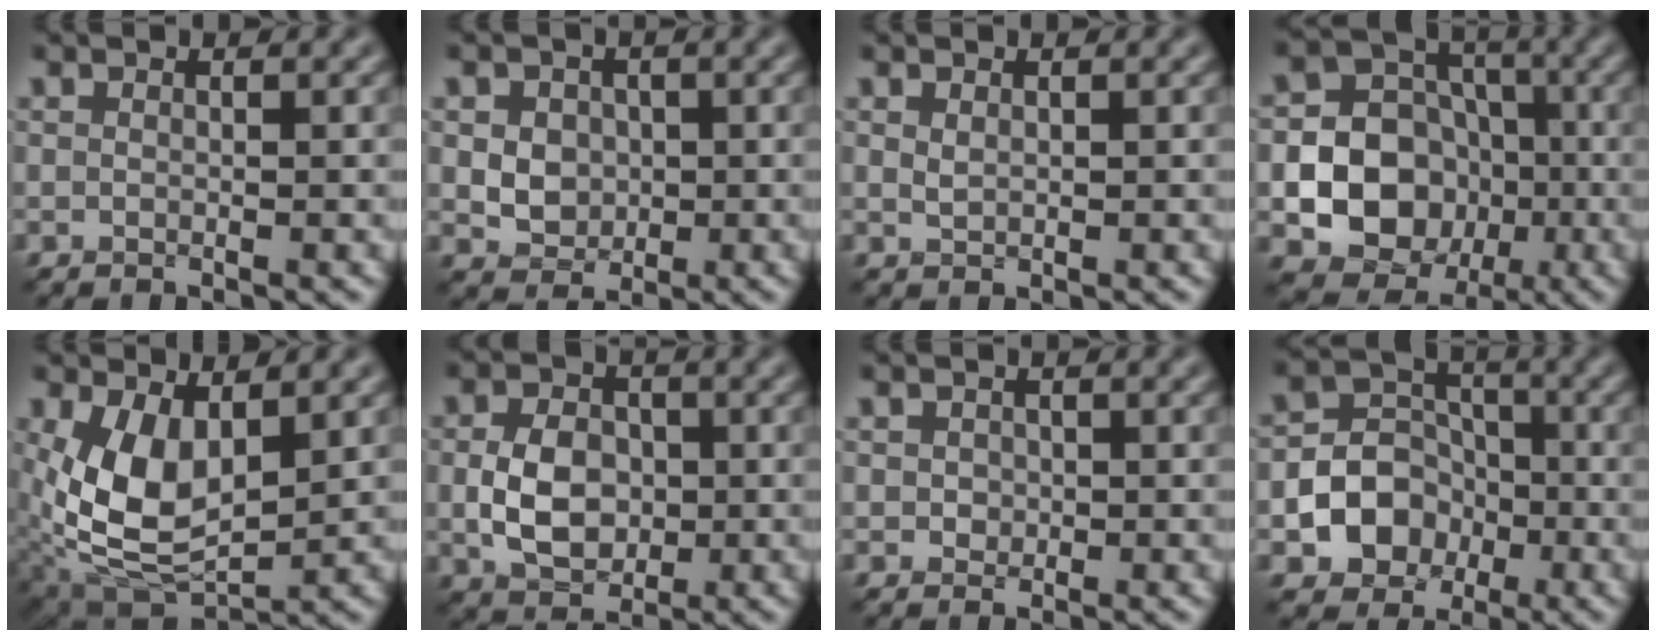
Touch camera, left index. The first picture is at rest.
{"total": 4.3, "force": [0.4, 3.6, 2.3], "torque": [-0.036, 0.011, -0.002]}
{"total": 0.7, "force": [0.3, 0.4, 0.5], "torque": [-0.016, -0.002, 0.008]}
{"total": 12.2, "force": [-2.8, 10.8, 4.8], "torque": [-0.084, -0.011, -0.070]}
{"total": 7.6, "force": [1.0, 4.3, 6.2], "torque": [-0.142, -0.012, 0.022]}
{"total": 5.2, "force": [-0.5, 3.8, 3.5], "torque": [-0.072, -0.002, -0.010]}
{"total": 1.0, "force": [0.0, 0.9, 0.4], "torque": [-0.008, -0.003, 0.001]}
{"total": 6.6, "force": [-2.2, 5.5, 2.9], "torque": [-0.025, -0.001, -0.065]}